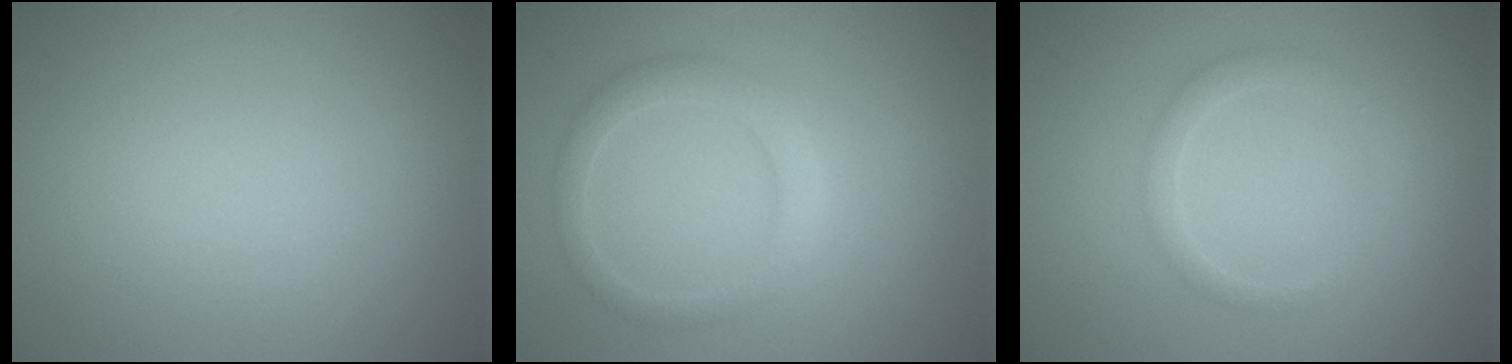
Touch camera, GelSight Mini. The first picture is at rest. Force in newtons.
{"total": 2.4, "press": 2.4, "slide": 0.1}
{"total": 1.5, "press": 1.5, "slide": 0.1}